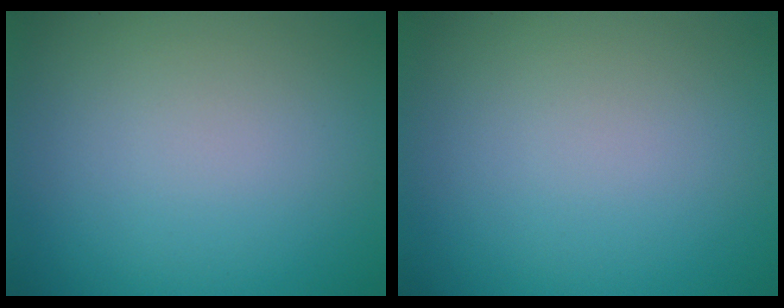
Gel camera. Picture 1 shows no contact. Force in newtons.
{"total": 0.0}